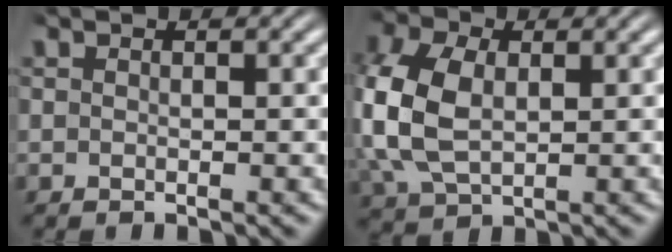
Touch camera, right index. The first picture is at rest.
{"total": 7.7, "force": [0.3, 5.9, 4.9], "torque": [-0.150, -0.022, 0.021]}